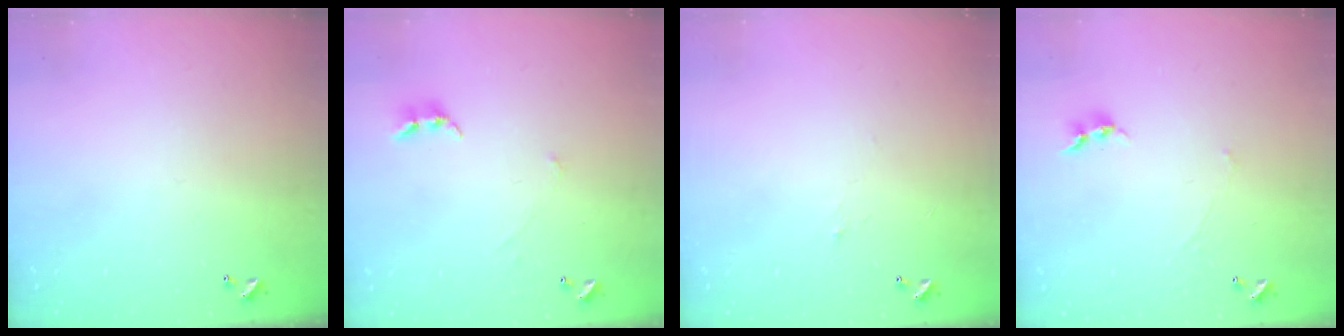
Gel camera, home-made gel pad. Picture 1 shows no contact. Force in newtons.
{"total": 0.7, "press": 0.6, "slide": 0.5}
{"total": 0.8, "press": 0.6, "slide": 0.6}
{"total": 1.0, "press": 0.8, "slide": 0.6}